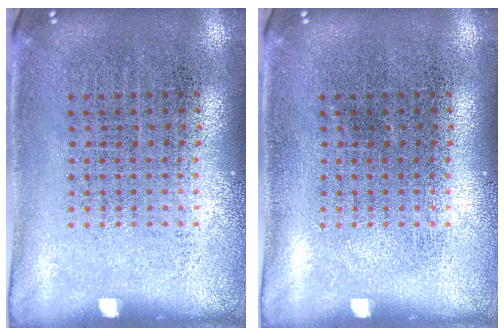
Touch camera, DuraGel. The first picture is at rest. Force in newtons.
{"total": 0.0}